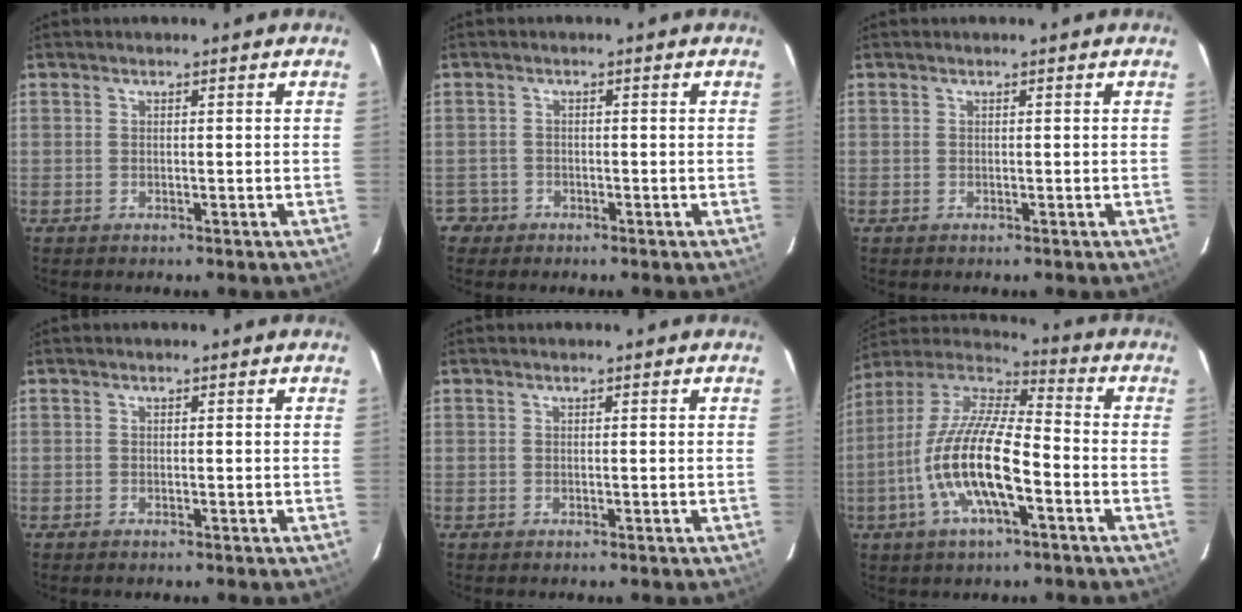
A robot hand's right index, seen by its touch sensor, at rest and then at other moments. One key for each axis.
{"total": 2.7, "fx": -1.3, "fy": 2.3, "fz": -0.1, "tx": 0.000, "ty": 0.015, "tz": -0.020}
{"total": 0.0}
{"total": 0.0}
{"total": 0.0}
{"total": 17.1, "fx": -5.8, "fy": 4.9, "fz": 15.3, "tx": -0.303, "ty": -0.009, "tz": -0.116}